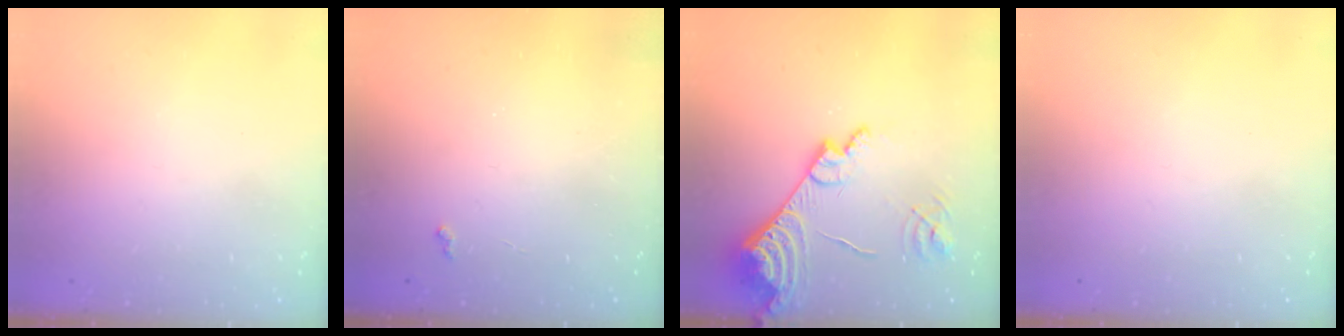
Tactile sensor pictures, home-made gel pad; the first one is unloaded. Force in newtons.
{"total": 2.5, "press": 2.4, "slide": 0.4}
{"total": 17.6, "press": 17.5, "slide": 1.8}
{"total": 0.0}